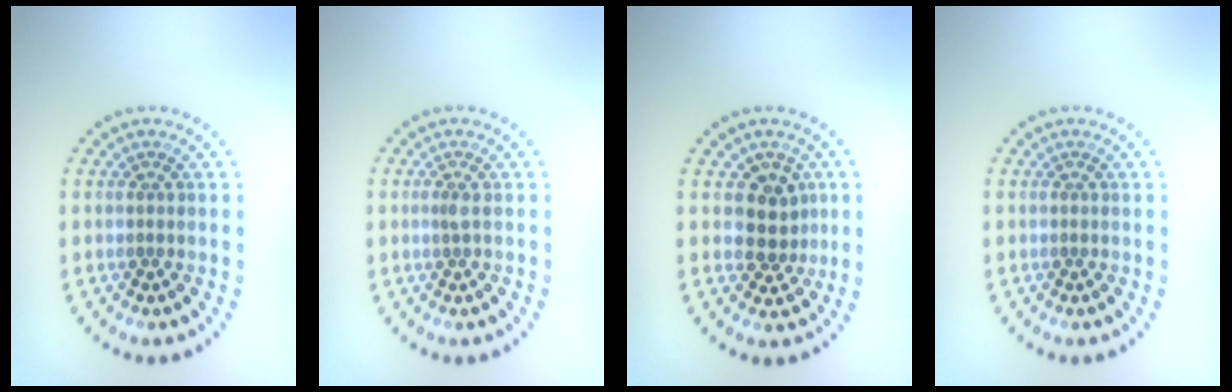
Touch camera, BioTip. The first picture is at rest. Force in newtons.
{"total": 0.8, "press": 0.5, "slide": 0.5}
{"total": 2.8, "press": 2.5, "slide": 1.3}
{"total": 0.0}